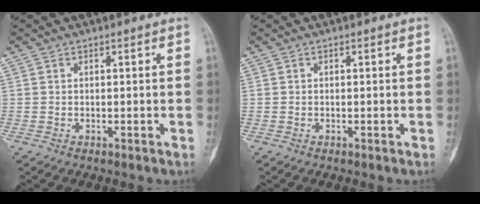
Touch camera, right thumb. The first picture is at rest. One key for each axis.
{"total": 0.0}